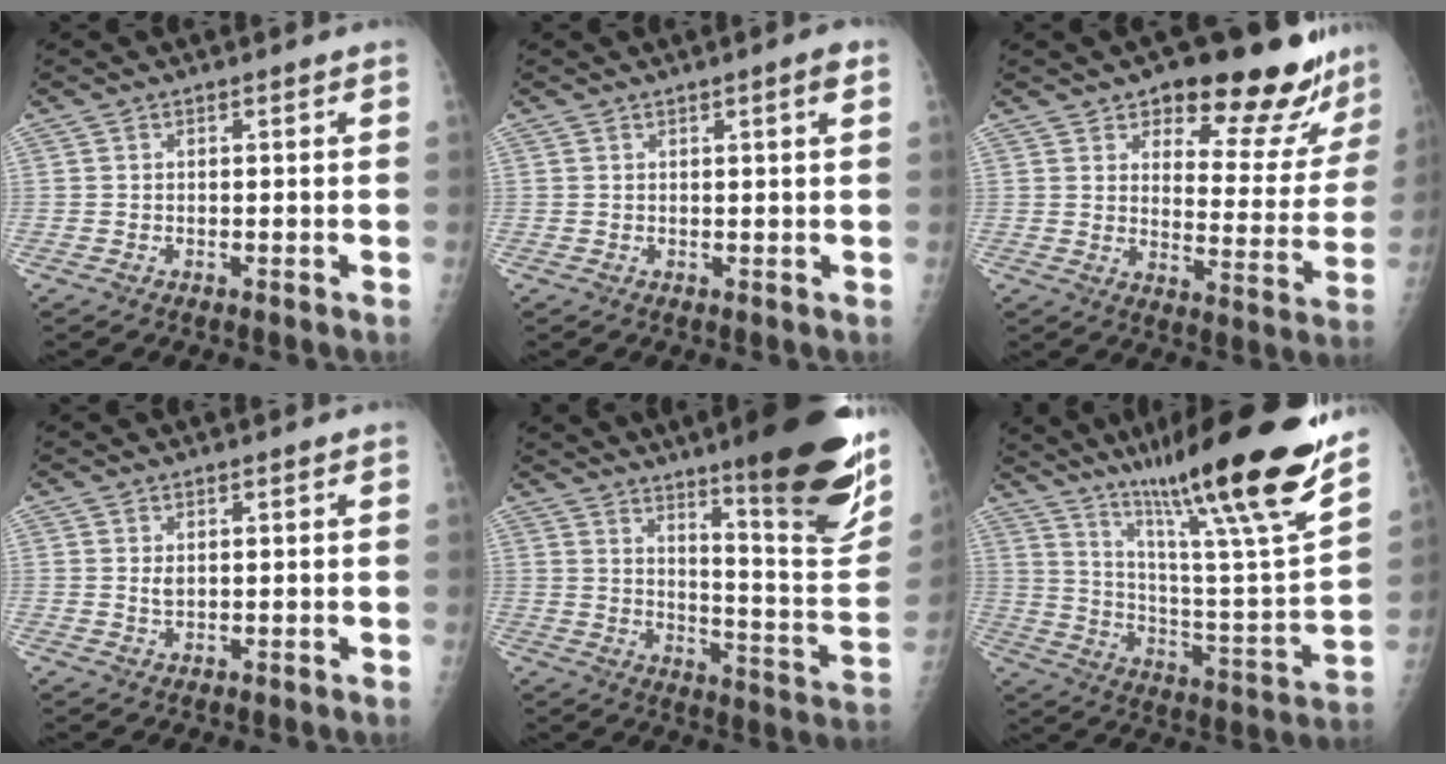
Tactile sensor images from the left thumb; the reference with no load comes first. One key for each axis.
{"total": 2.0, "fx": 1.0, "fy": 0.0, "fz": 1.8, "tx": -0.028, "ty": -0.003, "tz": 0.014}
{"total": 20.6, "fx": 16.0, "fy": 7.7, "fz": 10.5, "tx": -0.081, "ty": -0.094, "tz": 0.199}
{"total": 1.9, "fx": 1.0, "fy": 0.9, "fz": 1.4, "tx": -0.023, "ty": -0.009, "tz": 0.022}
{"total": 26.3, "fx": 15.6, "fy": 4.3, "fz": 20.7, "tx": -0.254, "ty": -0.081, "tz": 0.228}
{"total": 29.7, "fx": 21.2, "fy": 2.2, "fz": 20.7, "tx": -0.312, "ty": -0.096, "tz": 0.335}